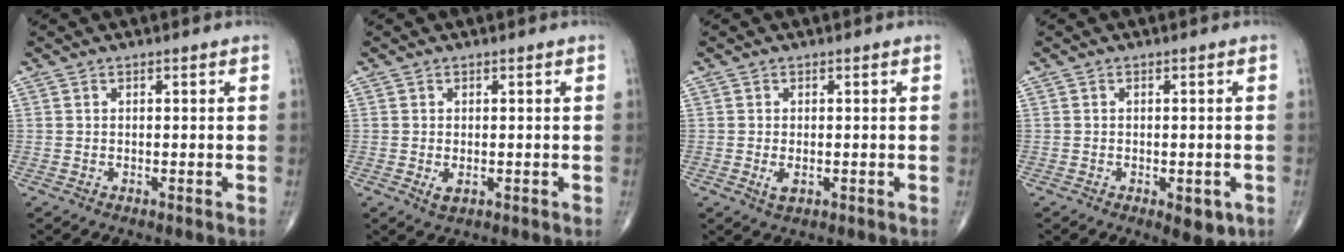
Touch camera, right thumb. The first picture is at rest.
{"total": 1.8, "force": [-0.4, 1.0, 1.4], "torque": [-0.027, -0.004, -0.004]}
{"total": 2.1, "force": [-0.5, 1.1, 1.8], "torque": [-0.036, -0.005, -0.008]}
{"total": 4.1, "force": [-1.5, 1.9, 3.3], "torque": [-0.031, -0.003, -0.013]}